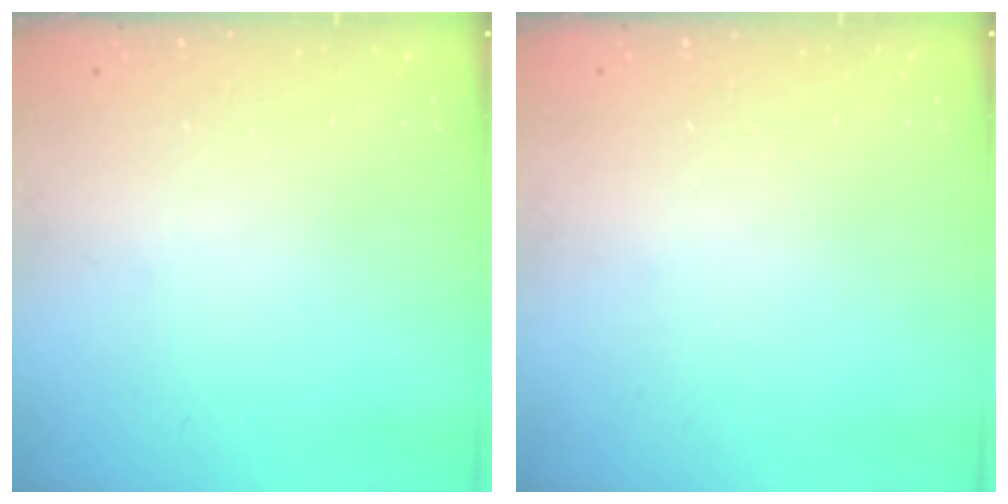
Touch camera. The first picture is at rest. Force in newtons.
{"total": 0.0}